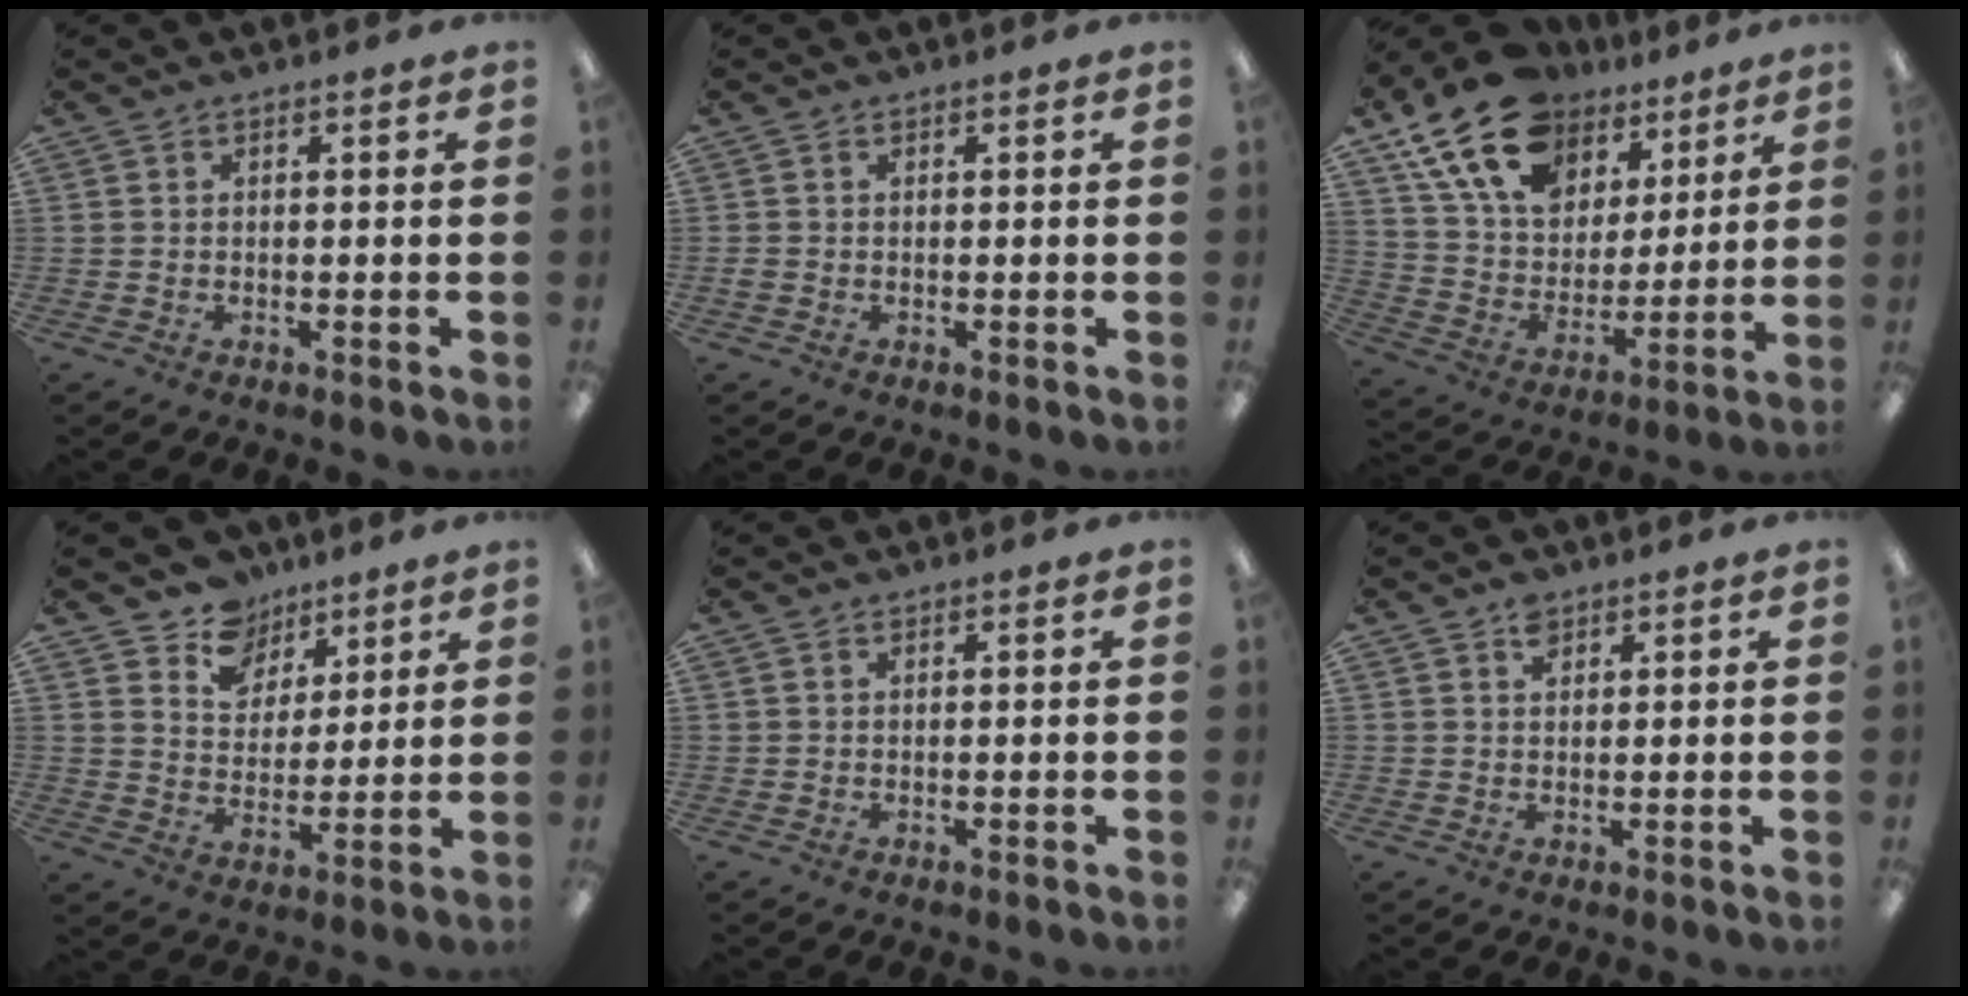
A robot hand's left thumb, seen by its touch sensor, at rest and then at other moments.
{"total": 0.9, "force": [-0.2, 0.7, 0.5], "torque": [-0.008, 0.003, -0.004]}
{"total": 20.4, "force": [13.5, 12.3, 9.1], "torque": [-0.179, -0.064, 0.252]}
{"total": 9.7, "force": [7.2, 6.5, 0.8], "torque": [-0.019, -0.057, 0.135]}
{"total": 0.0}
{"total": 2.5, "force": [1.8, 1.4, 1.1], "torque": [-0.016, -0.004, 0.032]}